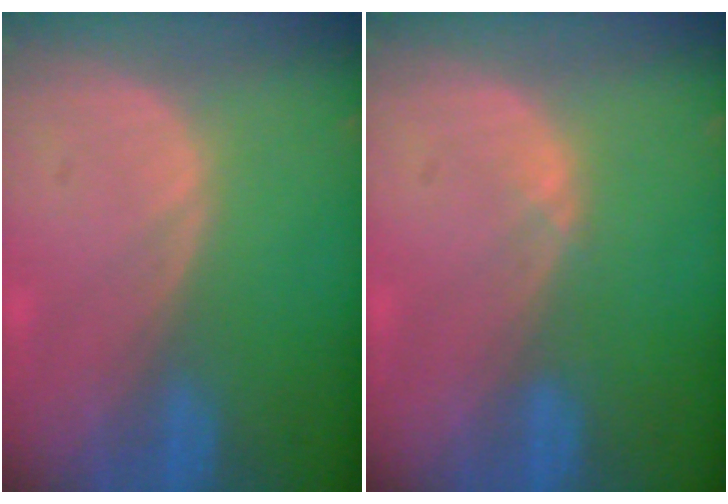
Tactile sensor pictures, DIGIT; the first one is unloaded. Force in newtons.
{"total": 0.7, "press": 0.6, "slide": 0.4}